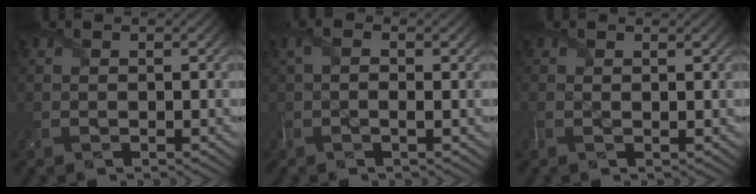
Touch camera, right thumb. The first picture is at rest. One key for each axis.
{"total": 2.3, "fx": 0.2, "fy": 0.7, "fz": 2.1, "tx": -0.051, "ty": 0.004, "tz": -0.003}
{"total": 1.2, "fx": 0.3, "fy": 0.8, "fz": 0.9, "tx": -0.026, "ty": -0.001, "tz": 0.003}